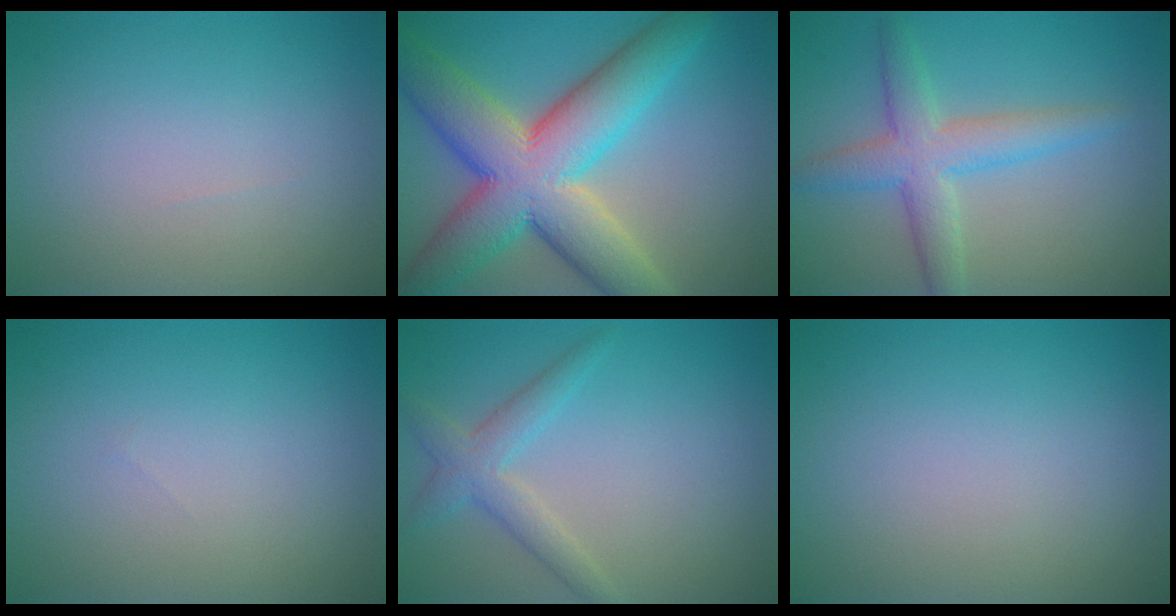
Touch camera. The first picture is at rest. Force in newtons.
{"total": 12.6, "press": 12.6, "slide": 0.4}
{"total": 4.6, "press": 4.6, "slide": 0.1}
{"total": 0.0}
{"total": 2.8, "press": 2.8, "slide": 0.1}
{"total": 0.0}